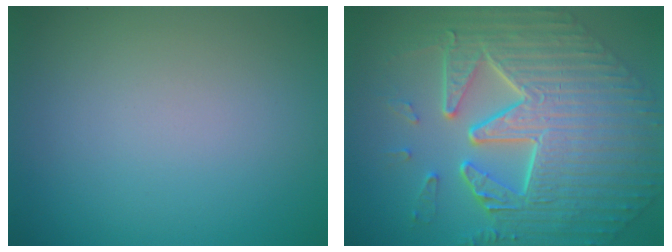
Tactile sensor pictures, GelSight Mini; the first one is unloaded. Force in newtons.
{"total": 10.7, "press": 7.3, "slide": 7.8}